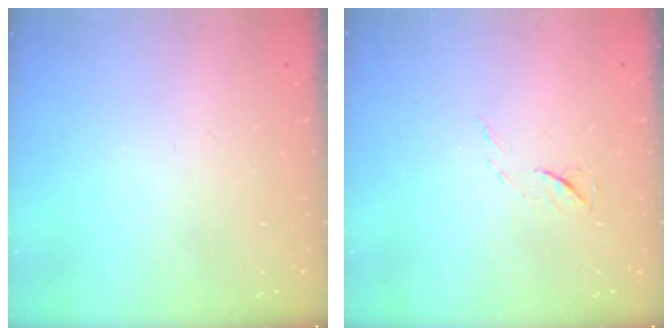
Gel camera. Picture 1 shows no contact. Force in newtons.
{"total": 4.6, "press": 4.6, "slide": 0.6}